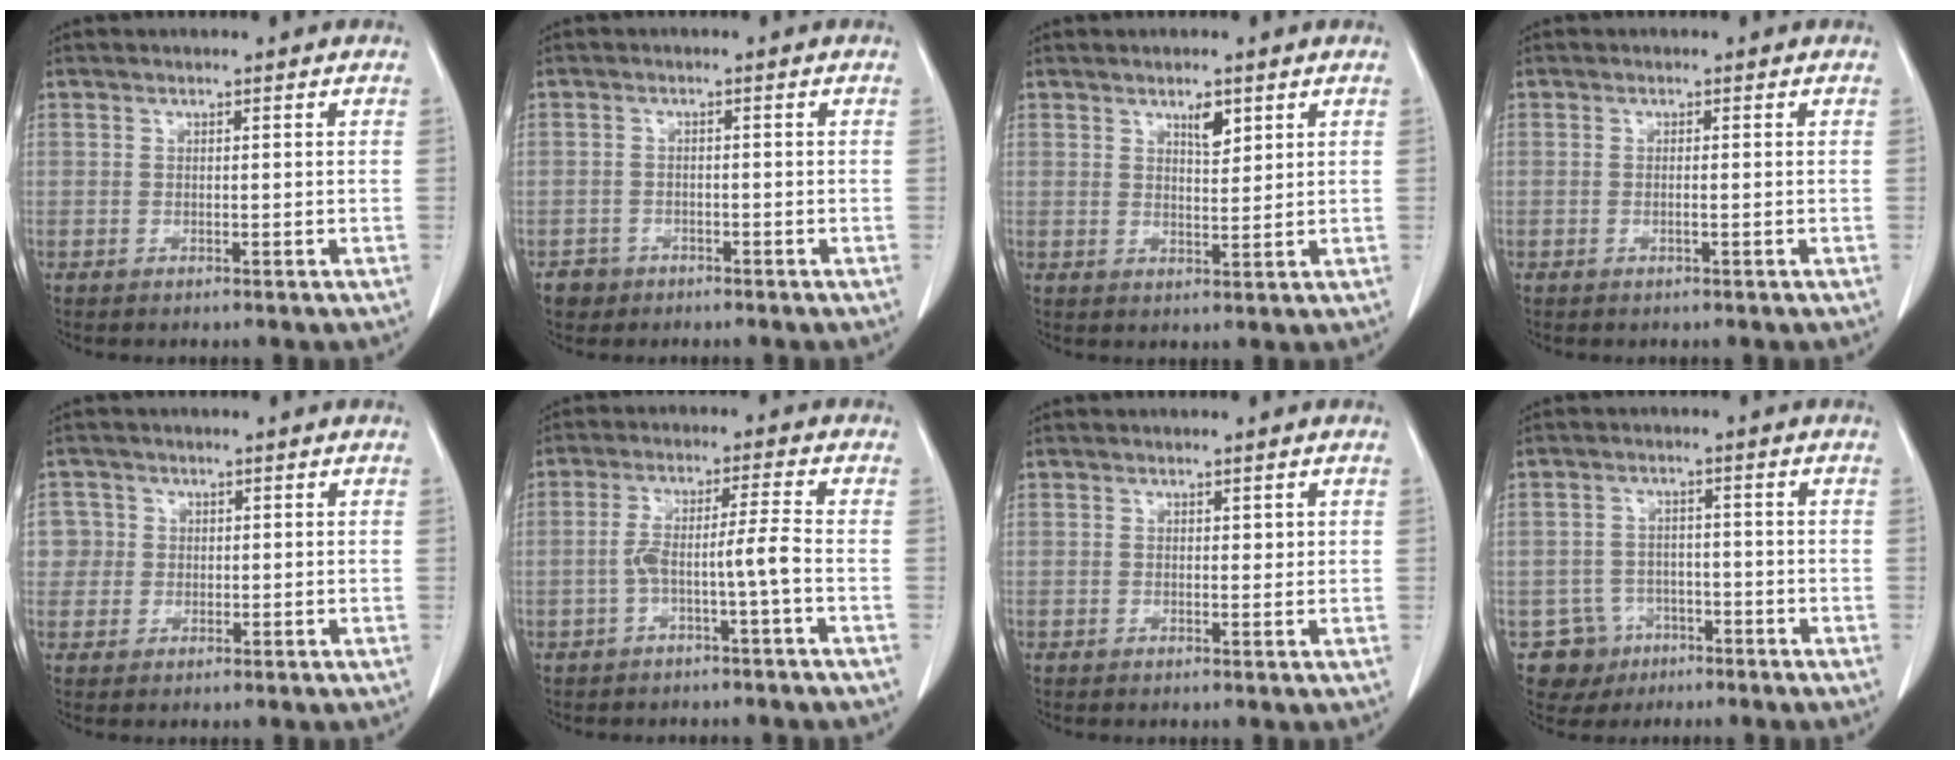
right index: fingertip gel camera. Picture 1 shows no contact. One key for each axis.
{"total": 2.7, "fx": -1.6, "fy": 2.2, "fz": -0.2, "tx": 0.000, "ty": 0.011, "tz": -0.028}
{"total": 3.1, "fx": 1.9, "fy": 1.1, "fz": 2.2, "tx": -0.037, "ty": -0.003, "tz": 0.035}
{"total": 0.6, "fx": -0.2, "fy": 0.0, "fz": 0.6, "tx": -0.013, "ty": -0.001, "tz": -0.002}
{"total": 3.5, "fx": 0.6, "fy": 3.5, "fz": -0.1, "tx": 0.022, "ty": 0.009, "tz": 0.010}
{"total": 5.2, "fx": -1.8, "fy": -0.5, "fz": 4.8, "tx": -0.095, "ty": 0.019, "tz": -0.028}
{"total": 0.9, "fx": 0.4, "fy": 0.5, "fz": 0.6, "tx": -0.005, "ty": -0.001, "tz": 0.006}
{"total": 5.9, "fx": -2.9, "fy": 5.1, "fz": 0.0, "tx": 0.002, "ty": 0.011, "tz": -0.042}